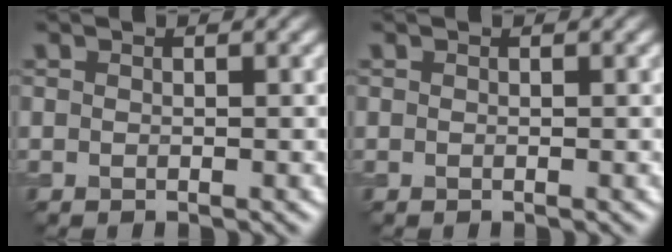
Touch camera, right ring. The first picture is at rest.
{"total": 0.0}